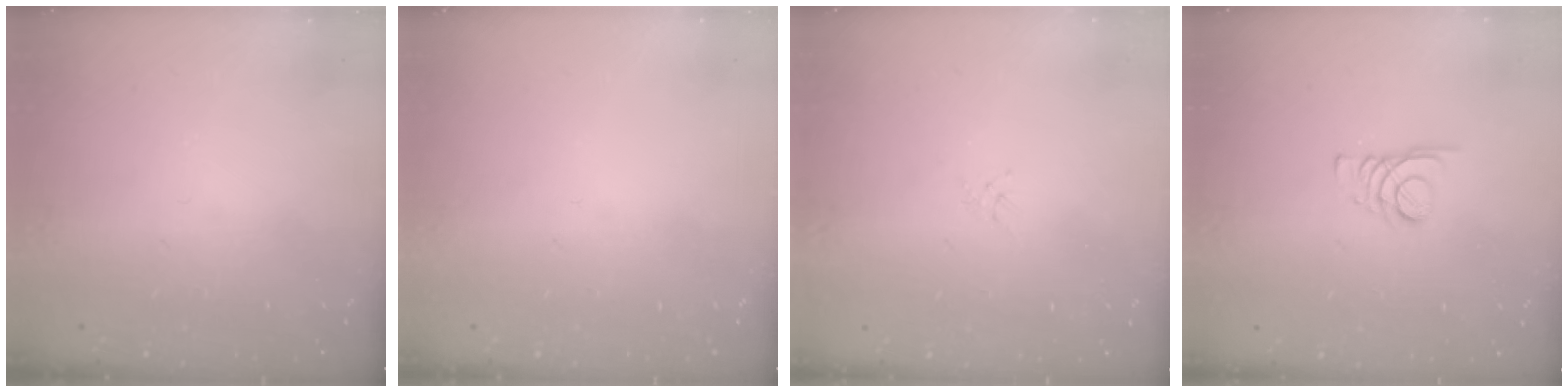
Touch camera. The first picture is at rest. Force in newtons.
{"total": 0.0}
{"total": 1.3, "press": 1.2, "slide": 0.3}
{"total": 1.8, "press": 1.7, "slide": 0.1}